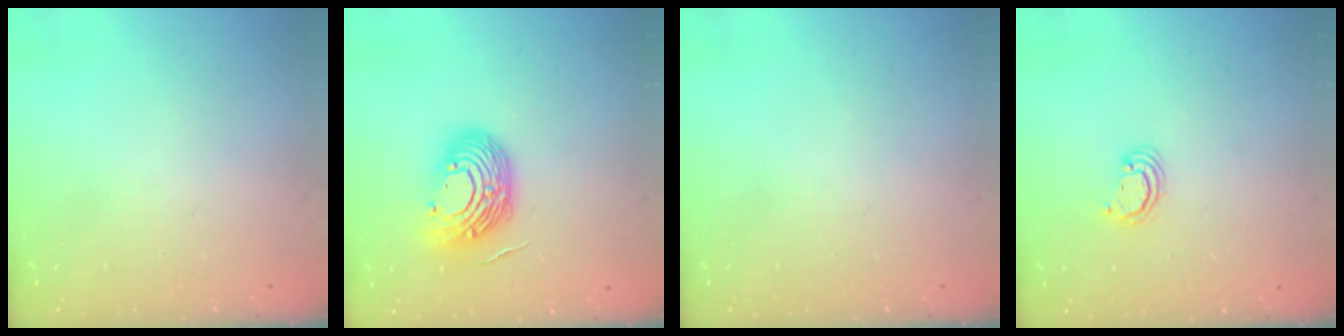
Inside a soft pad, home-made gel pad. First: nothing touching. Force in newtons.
{"total": 12.9, "press": 12.7, "slide": 2.1}
{"total": 0.0}
{"total": 2.4, "press": 2.4, "slide": 0.3}